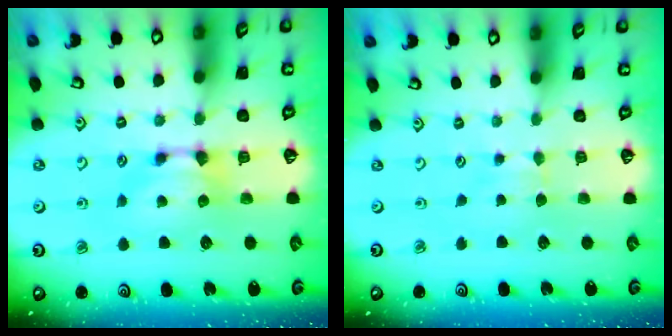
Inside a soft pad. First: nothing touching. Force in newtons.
{"total": 2.4, "press": 2.4, "slide": 0.4}